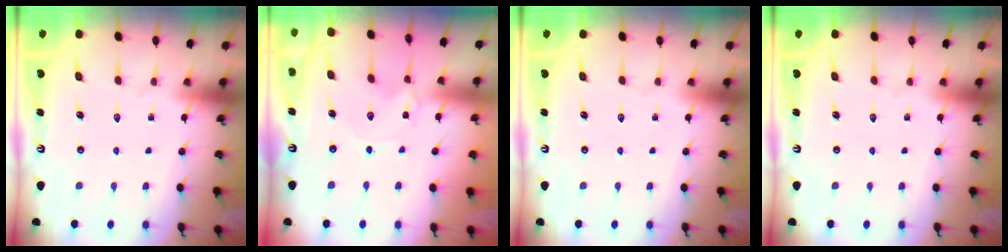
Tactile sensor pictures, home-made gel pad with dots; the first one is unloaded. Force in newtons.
{"total": 0.0}
{"total": 0.0}
{"total": 0.0}